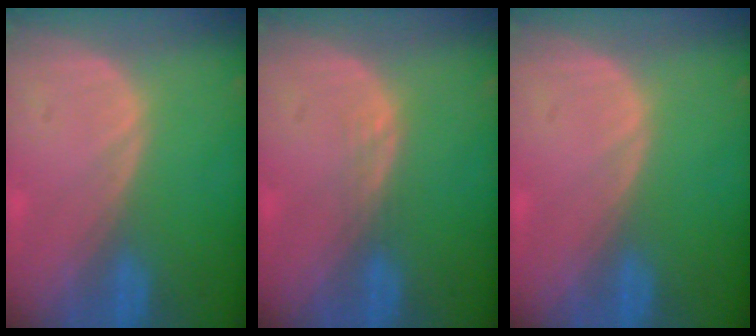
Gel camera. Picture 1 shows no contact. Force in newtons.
{"total": 1.1, "press": 1.1, "slide": 0.1}
{"total": 0.0}